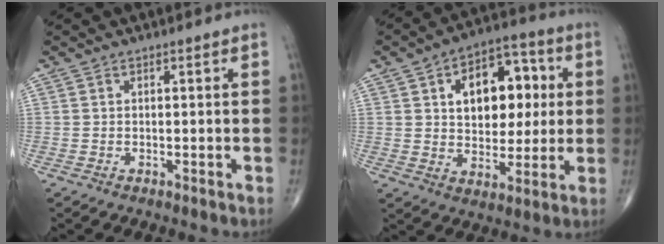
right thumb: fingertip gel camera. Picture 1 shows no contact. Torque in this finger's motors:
{"motor_torque": [-0.04, 0.57, 0.45, 0.34, 0.11]}